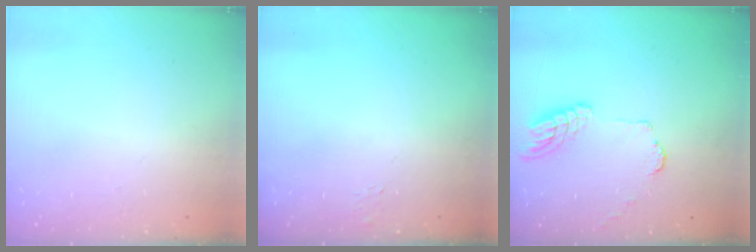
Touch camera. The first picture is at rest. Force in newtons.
{"total": 3.4, "press": 3.4, "slide": 0.4}
{"total": 11.8, "press": 11.7, "slide": 1.3}